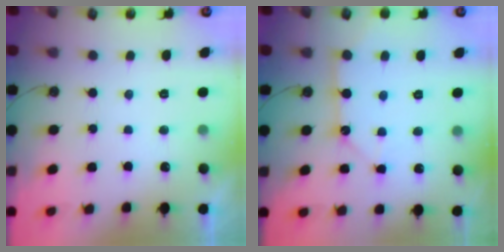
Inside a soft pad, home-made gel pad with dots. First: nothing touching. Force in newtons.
{"total": 9.9, "press": 9.9, "slide": 0.5}